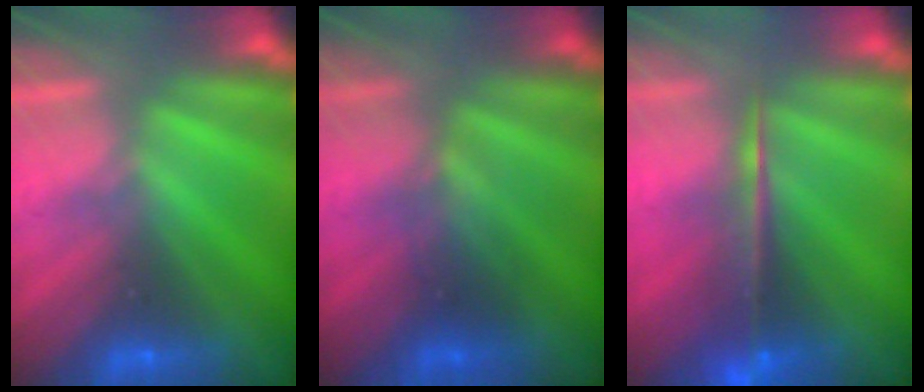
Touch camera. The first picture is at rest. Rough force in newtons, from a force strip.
{"total": 3.3}
{"total": 5.5}